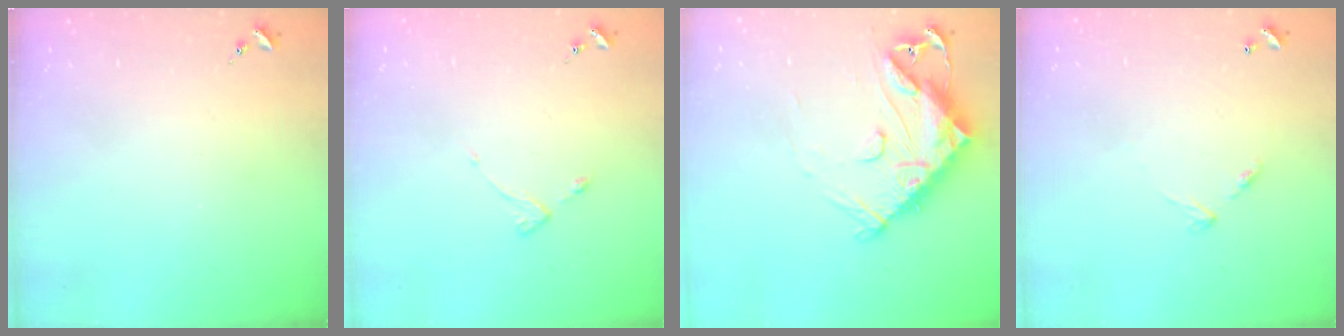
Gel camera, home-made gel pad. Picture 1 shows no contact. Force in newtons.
{"total": 2.8, "press": 2.7, "slide": 0.5}
{"total": 14.6, "press": 14.5, "slide": 1.1}
{"total": 6.0, "press": 6.0, "slide": 0.5}